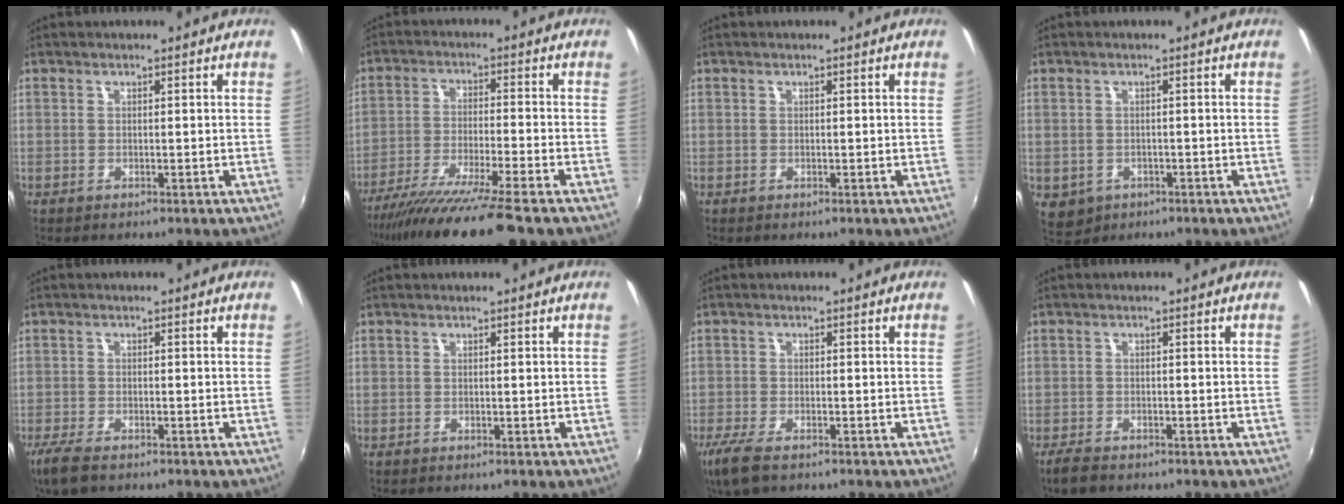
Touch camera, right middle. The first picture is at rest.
{"total": 14.4, "force": [-11.7, -0.9, 8.3], "torque": [-0.169, -0.039, -0.198]}
{"total": 0.0}
{"total": 4.1, "force": [-1.2, 3.5, 1.8], "torque": [-0.039, -0.006, -0.009]}
{"total": 5.1, "force": [-3.8, 1.5, 3.0], "torque": [-0.079, -0.017, -0.073]}
{"total": 0.0}
{"total": 5.8, "force": [-4.0, 1.7, 3.8], "torque": [-0.095, -0.020, -0.077]}
{"total": 3.5, "force": [-2.9, 1.3, 1.6], "torque": [-0.047, -0.009, -0.055]}